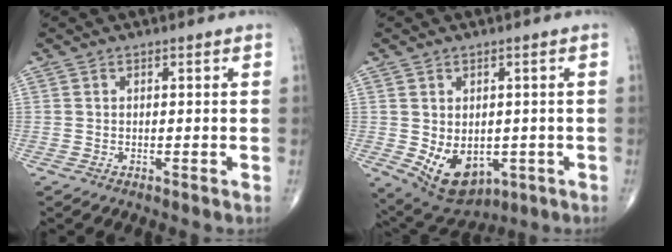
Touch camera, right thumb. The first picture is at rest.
{"total": 9.9, "force": [-2.0, 6.8, 7.0], "torque": [-0.089, -0.007, -0.007]}